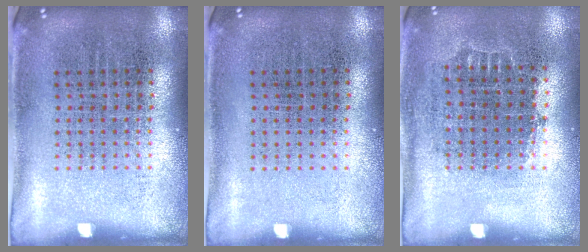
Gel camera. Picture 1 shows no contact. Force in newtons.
{"total": 0.0}
{"total": 0.6, "press": 0.6, "slide": 0.2}